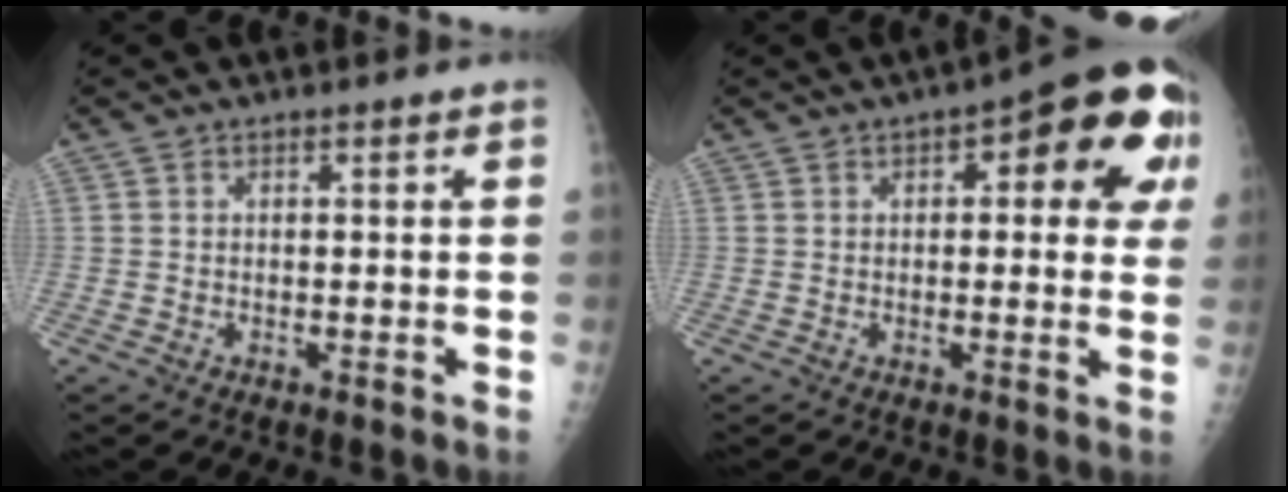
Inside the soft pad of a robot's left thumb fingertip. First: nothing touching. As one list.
[{"total": 16.4, "force": [5.1, 6.4, 14.2], "torque": [-0.132, 0.009, 0.046]}]